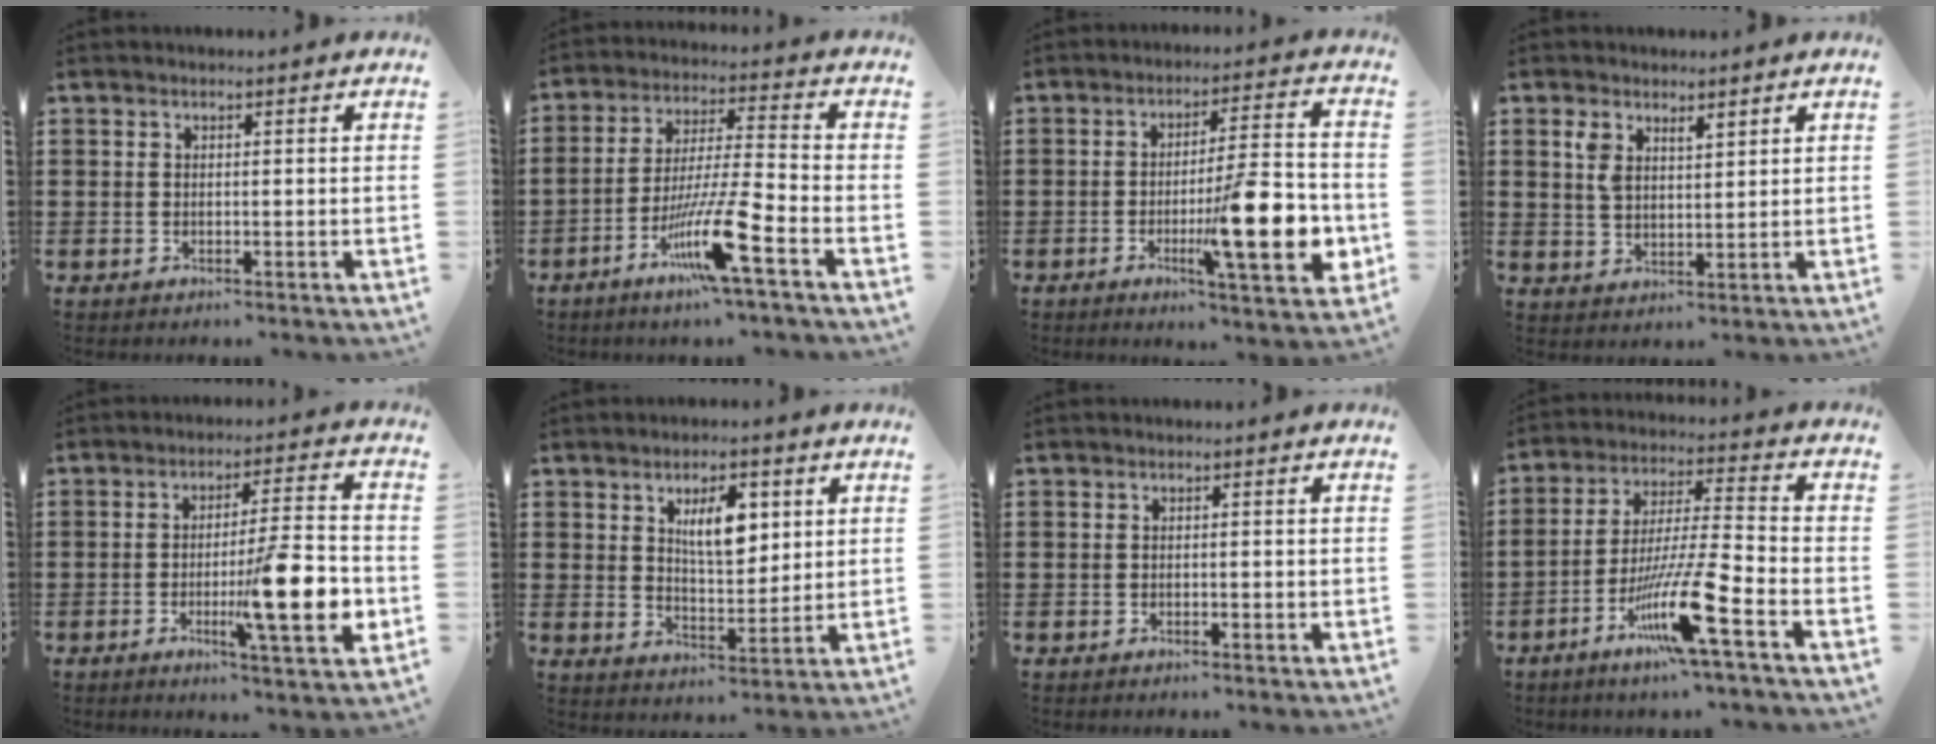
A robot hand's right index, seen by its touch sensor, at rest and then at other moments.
{"total": 11.7, "force": [-6.0, 0.8, 10.1], "torque": [-0.203, -0.007, -0.115]}
{"total": 14.8, "force": [-4.0, 3.0, 14.0], "torque": [-0.210, -0.007, -0.065]}
{"total": 3.3, "force": [2.2, 1.6, 1.8], "torque": [-0.042, 0.006, 0.041]}
{"total": 14.0, "force": [-3.4, 2.3, 13.4], "torque": [-0.205, -0.012, -0.060]}
{"total": 6.8, "force": [2.6, 3.1, 5.4], "torque": [-0.092, 0.001, 0.039]}
{"total": 0.7, "force": [-0.2, 0.2, 0.6], "torque": [-0.012, -0.004, -0.003]}
{"total": 12.7, "force": [-6.6, 0.7, 10.9], "torque": [-0.223, -0.007, -0.125]}